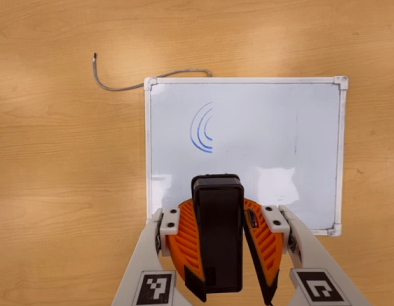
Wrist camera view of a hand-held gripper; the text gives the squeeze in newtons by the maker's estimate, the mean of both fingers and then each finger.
{"total": 10.9, "left": 9.8, "right": 12.0}